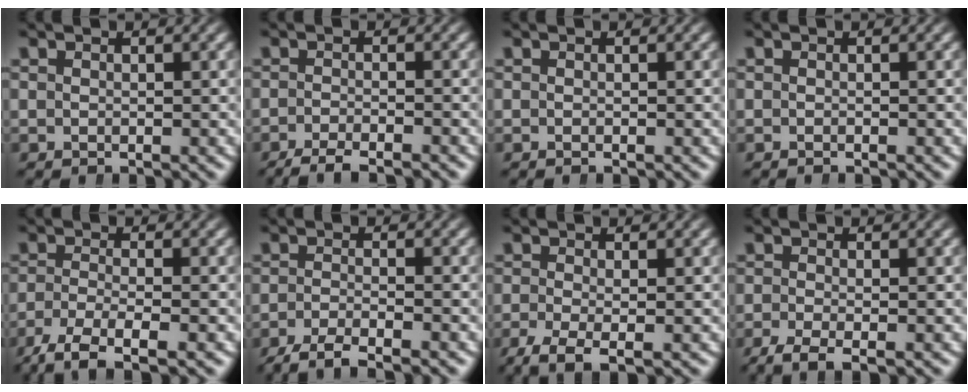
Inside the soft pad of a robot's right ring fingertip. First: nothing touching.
{"total": 3.5, "force": [-3.2, 0.9, 1.1], "torque": [-0.019, -0.008, -0.053]}
{"total": 0.0}
{"total": 0.6, "force": [-0.6, -0.1, 0.0], "torque": [-0.002, -0.002, -0.008]}
{"total": 6.1, "force": [-4.2, 2.1, 3.9], "torque": [-0.074, -0.031, -0.052]}
{"total": 5.0, "force": [-4.2, 1.4, 2.2], "torque": [-0.036, -0.015, -0.063]}
{"total": 3.9, "force": [-2.2, 1.7, 2.7], "torque": [-0.064, -0.028, -0.025]}
{"total": 3.5, "force": [-2.4, 1.4, 2.1], "torque": [-0.049, -0.018, -0.032]}